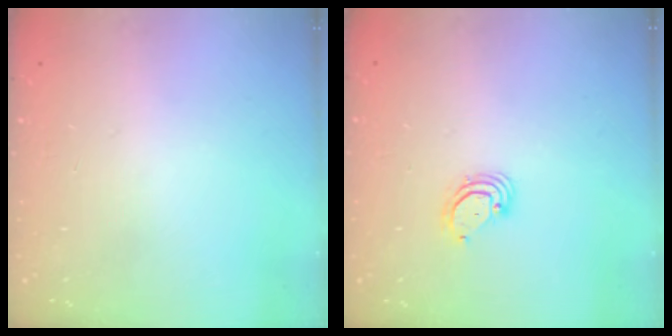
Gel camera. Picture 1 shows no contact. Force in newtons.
{"total": 3.6, "press": 3.6, "slide": 0.3}